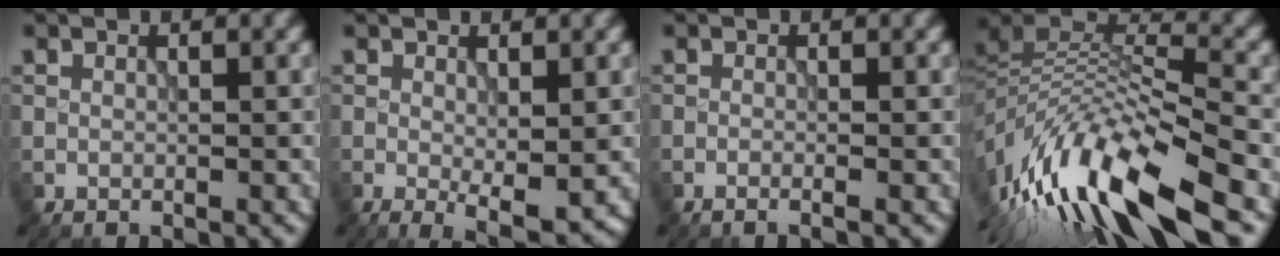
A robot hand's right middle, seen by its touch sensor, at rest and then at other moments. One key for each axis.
{"total": 3.2, "fx": -0.4, "fy": 0.8, "fz": 3.1, "tx": -0.047, "ty": -0.013, "tz": -0.003}
{"total": 1.1, "fx": -0.5, "fy": 0.3, "fz": 1.0, "tx": -0.009, "ty": -0.004, "tz": -0.017}
{"total": 13.6, "fx": -7.4, "fy": 4.4, "fz": 10.6, "tx": -0.216, "ty": 0.015, "tz": -0.137}